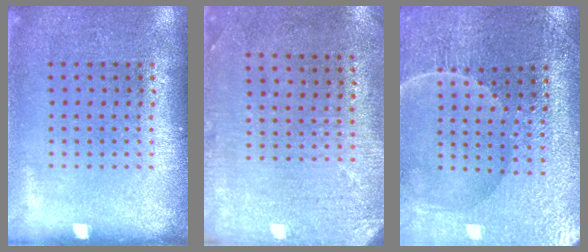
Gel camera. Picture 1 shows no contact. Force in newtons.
{"total": 2.9, "press": 2.4, "slide": 1.7}
{"total": 3.5, "press": 3.5, "slide": 0.2}